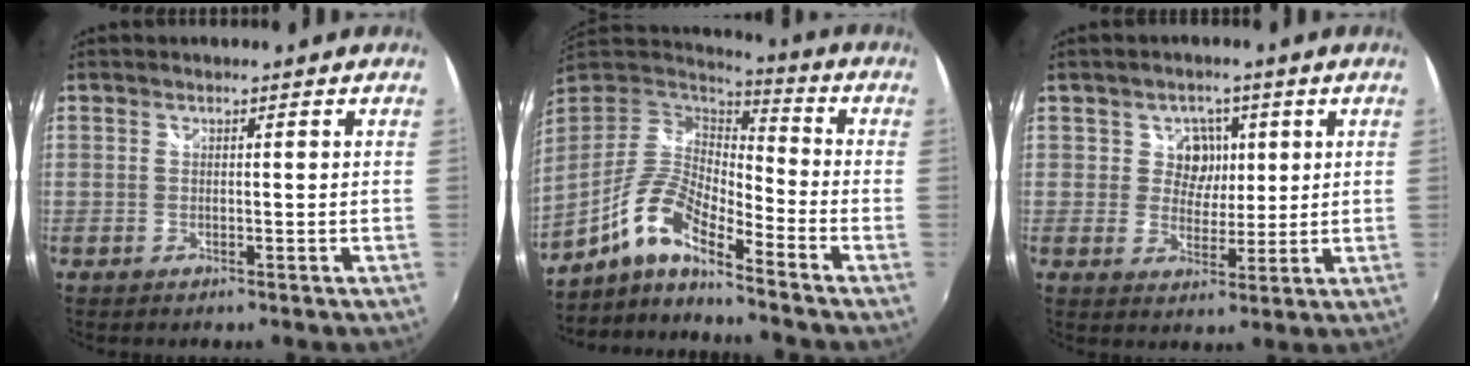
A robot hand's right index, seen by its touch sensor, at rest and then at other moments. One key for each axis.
{"total": 11.4, "fx": -8.0, "fy": 2.6, "fz": 7.6, "tx": -0.156, "ty": 0.005, "tz": -0.165}
{"total": 5.0, "fx": 1.3, "fy": 4.6, "fz": 1.5, "tx": -0.020, "ty": 0.006, "tz": 0.022}